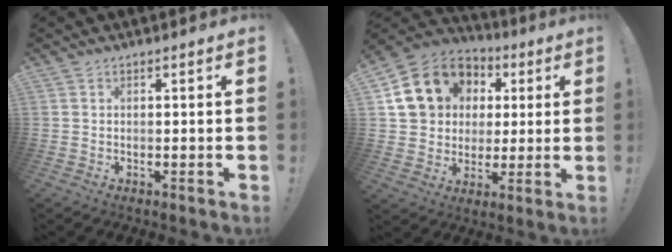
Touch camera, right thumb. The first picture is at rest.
{"total": 17.3, "force": [5.9, 14.5, 7.6], "torque": [-0.108, -0.015, 0.134]}